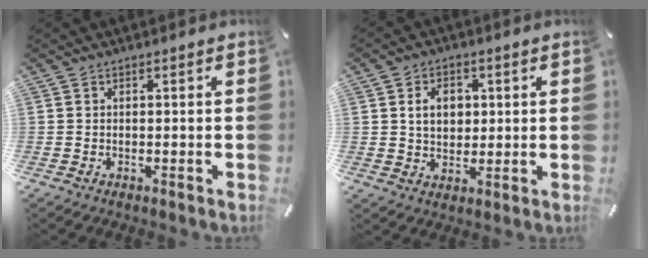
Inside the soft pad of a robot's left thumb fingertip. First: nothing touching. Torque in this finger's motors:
{"motor_torque": [0.82, 1.32, 0.70, -0.46, 0.15]}